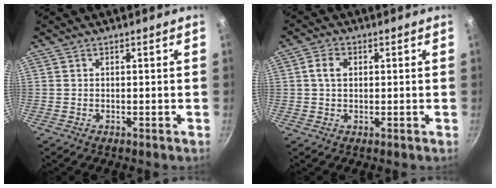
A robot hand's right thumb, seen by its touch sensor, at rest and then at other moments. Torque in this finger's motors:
{"motor_torque": [0.00, 0.00, 0.08, -0.11, 0.02]}